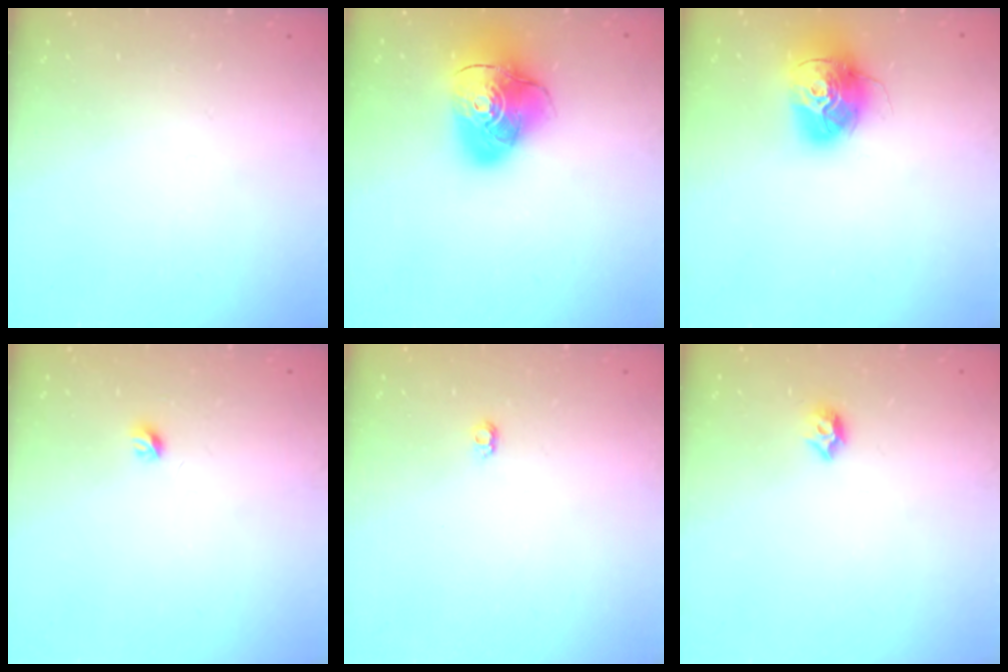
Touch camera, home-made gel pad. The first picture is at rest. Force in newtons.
{"total": 15.7, "press": 15.5, "slide": 2.0}
{"total": 15.7, "press": 15.6, "slide": 1.6}
{"total": 3.6, "press": 3.5, "slide": 0.6}
{"total": 3.9, "press": 3.9, "slide": 0.5}
{"total": 5.5, "press": 5.4, "slide": 0.9}